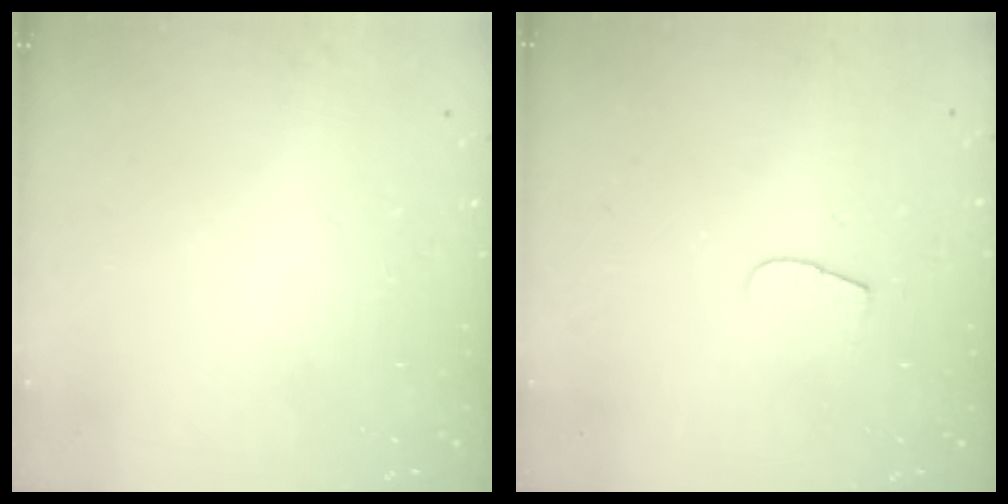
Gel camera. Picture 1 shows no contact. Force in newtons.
{"total": 5.2, "press": 5.2, "slide": 0.6}